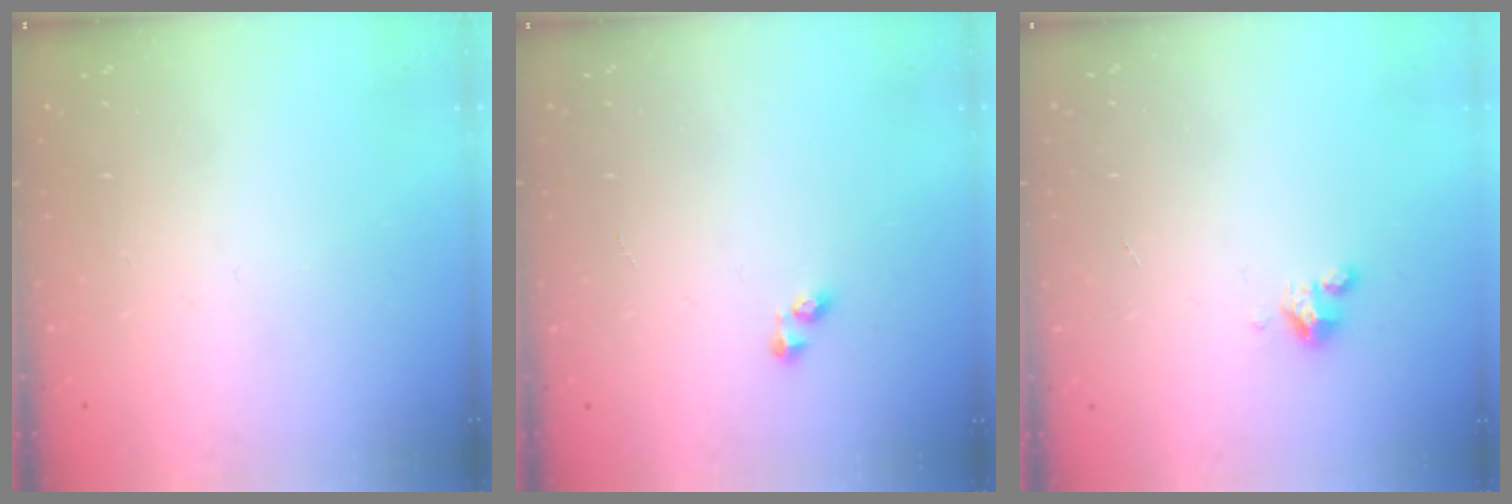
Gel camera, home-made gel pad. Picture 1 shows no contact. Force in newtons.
{"total": 2.2, "press": 2.2, "slide": 0.3}
{"total": 2.5, "press": 2.5, "slide": 0.2}